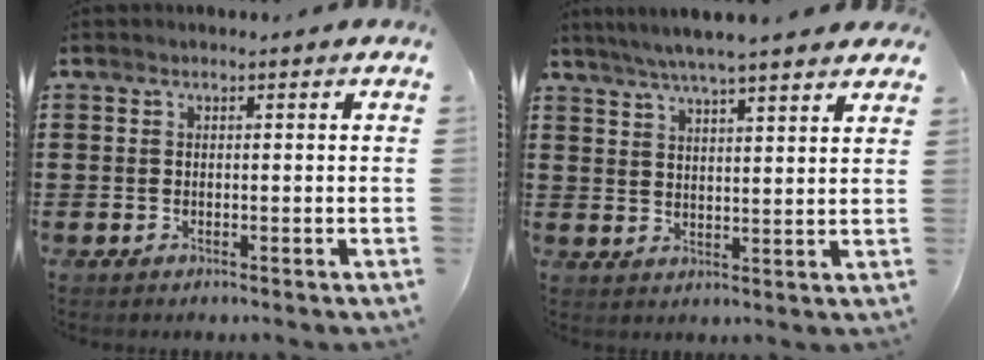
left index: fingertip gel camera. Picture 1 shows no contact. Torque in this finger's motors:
{"motor_torque": [2.14, 0.00, 0.60, 0.21]}